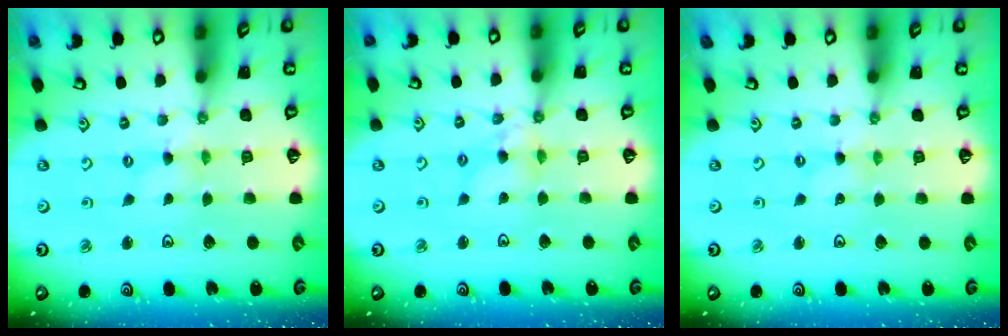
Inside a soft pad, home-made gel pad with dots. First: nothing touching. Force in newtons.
{"total": 5.7, "press": 5.7, "slide": 0.3}
{"total": 0.0}